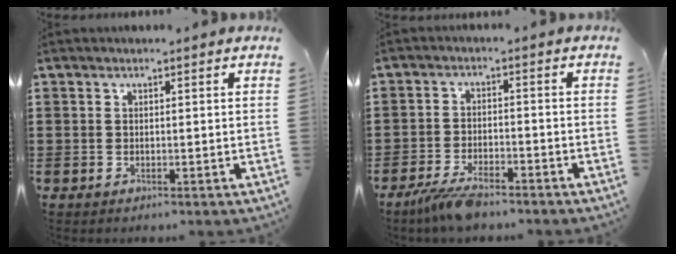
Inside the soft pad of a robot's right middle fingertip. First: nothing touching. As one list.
[{"total": 4.5, "force": [-3.7, 0.9, 2.5], "torque": [-0.059, -0.005, -0.073]}]